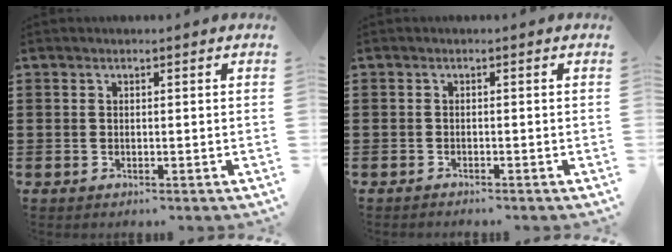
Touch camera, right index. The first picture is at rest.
{"total": 0.7, "force": [-0.7, 0.0, 0.0], "torque": [-0.001, 0.001, -0.016]}